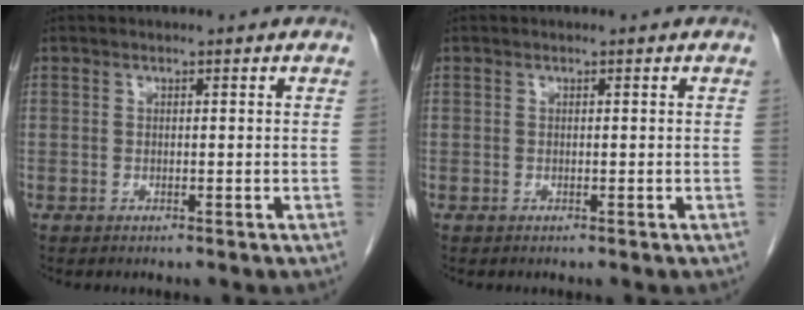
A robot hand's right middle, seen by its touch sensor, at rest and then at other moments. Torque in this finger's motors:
{"motor_torque": [0.12, 0.12, 0.00, -0.01]}